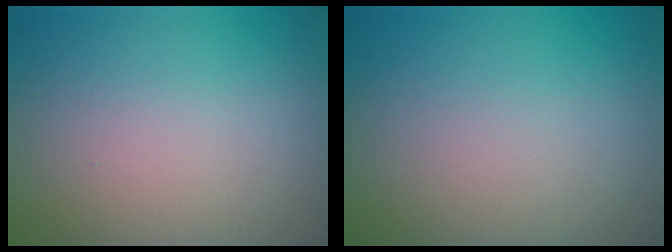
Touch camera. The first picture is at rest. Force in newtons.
{"total": 0.0}